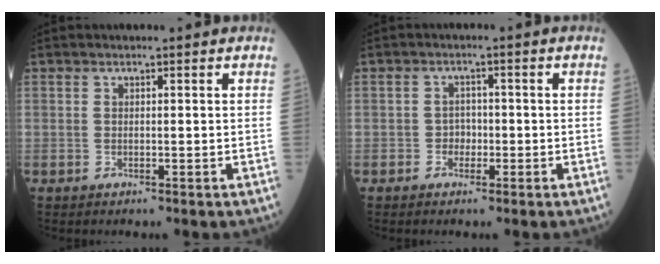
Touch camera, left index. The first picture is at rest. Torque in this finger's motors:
{"motor_torque": [-0.14, 0.04, -0.02, -0.01]}